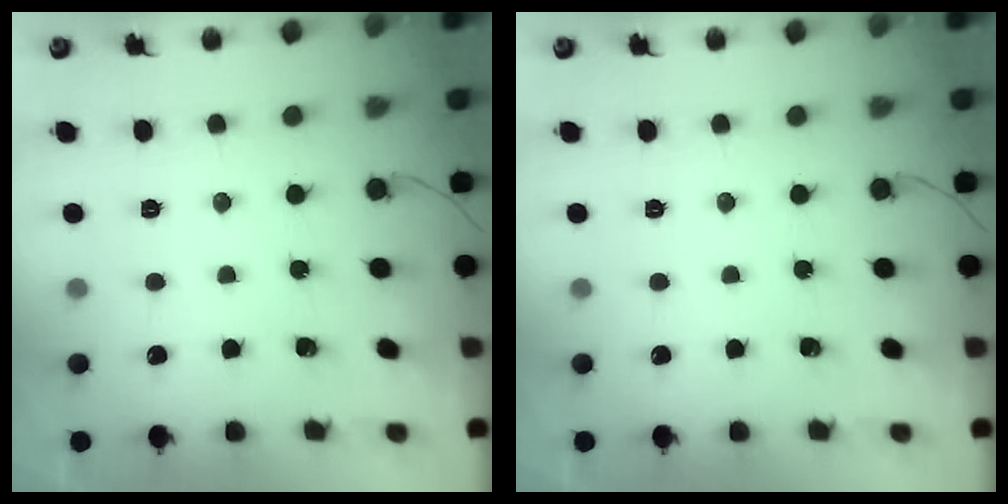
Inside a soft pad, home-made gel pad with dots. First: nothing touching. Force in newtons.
{"total": 0.0}